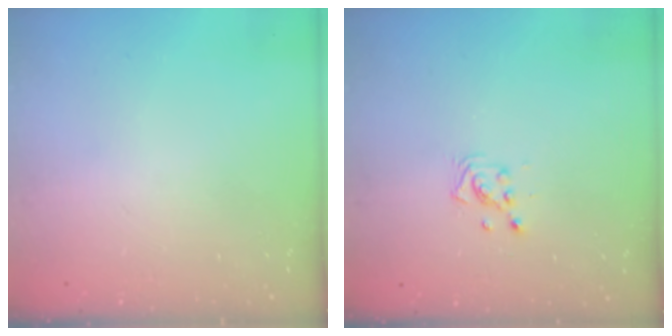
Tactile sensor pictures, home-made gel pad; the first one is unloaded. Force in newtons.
{"total": 3.0, "press": 3.0, "slide": 0.5}